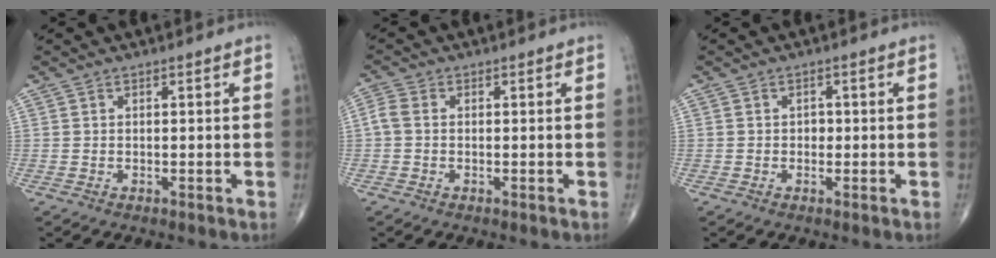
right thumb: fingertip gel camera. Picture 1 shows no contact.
{"total": 2.5, "force": [-0.2, 1.8, 1.8], "torque": [-0.045, 0.004, -0.012]}
{"total": 1.2, "force": [-0.1, 1.0, 0.7], "torque": [-0.004, 0.003, -0.005]}